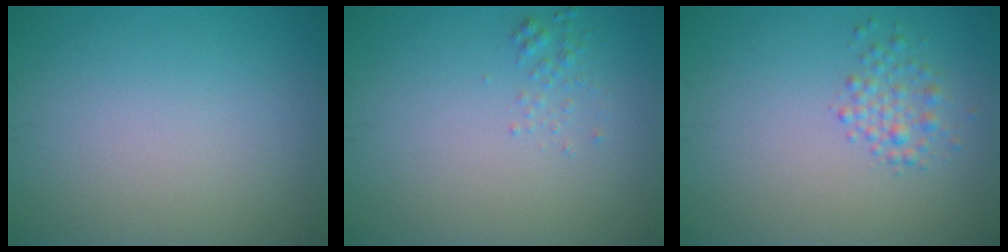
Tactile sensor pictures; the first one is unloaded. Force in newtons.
{"total": 1.0, "press": 1.0, "slide": 0.0}
{"total": 1.9, "press": 1.9, "slide": 0.1}